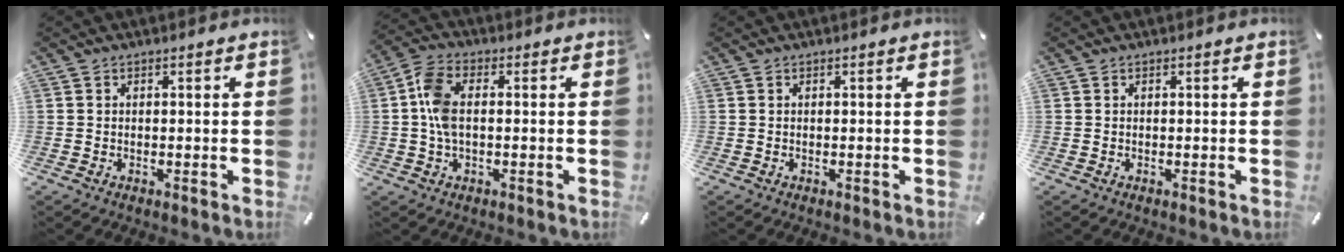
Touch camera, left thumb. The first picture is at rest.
{"total": 6.9, "force": [0.1, 3.7, 5.8], "torque": [-0.135, 0.003, 0.000]}
{"total": 0.0}
{"total": 0.0}